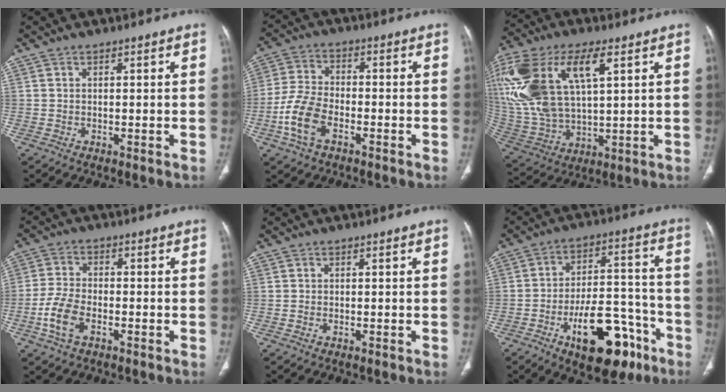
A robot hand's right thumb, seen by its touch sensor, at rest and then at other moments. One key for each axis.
{"total": 9.5, "fx": -4.0, "fy": 5.2, "fz": 6.8, "tx": -0.150, "ty": 0.020, "tz": -0.080}
{"total": 26.0, "fx": 8.7, "fy": 12.7, "fz": 21.0, "tx": -0.474, "ty": 0.002, "tz": 0.168}
{"total": 7.4, "fx": -3.1, "fy": 4.0, "fz": 5.4, "tx": -0.119, "ty": 0.013, "tz": -0.062}
{"total": 0.7, "fx": -0.4, "fy": 0.4, "fz": 0.5, "tx": -0.014, "ty": 0.006, "tz": -0.005}
{"total": 19.0, "fx": -9.9, "fy": 8.7, "fz": 13.7, "tx": -0.177, "ty": 0.072, "tz": -0.141}